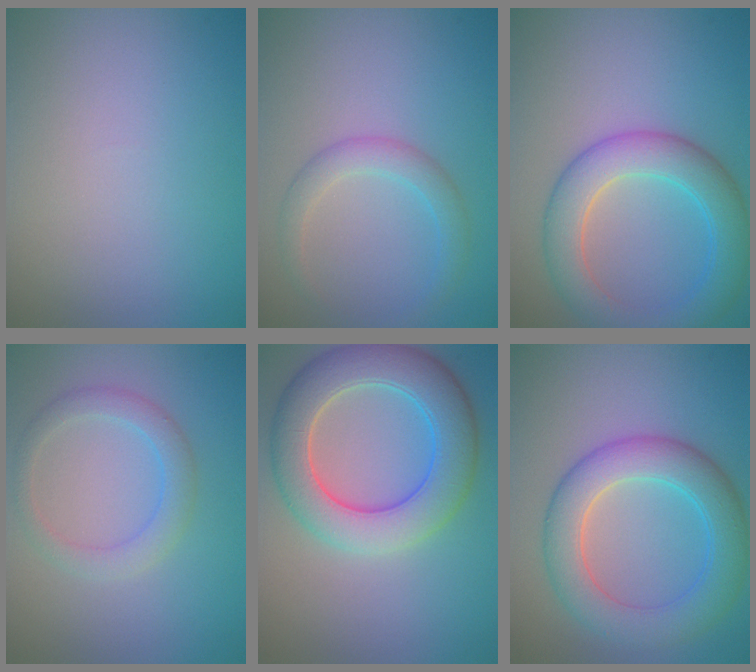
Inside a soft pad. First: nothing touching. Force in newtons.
{"total": 2.4, "press": 2.4, "slide": 0.1}
{"total": 6.2, "press": 6.2, "slide": 0.2}
{"total": 2.4, "press": 2.4, "slide": 0.2}
{"total": 7.7, "press": 7.7, "slide": 0.2}
{"total": 6.4, "press": 6.4, "slide": 0.1}